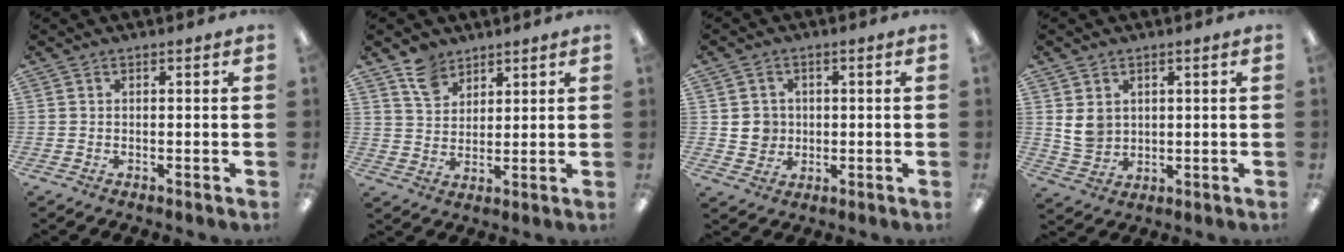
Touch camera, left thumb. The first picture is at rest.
{"total": 7.0, "force": [5.1, 4.5, 1.8], "torque": [-0.034, -0.017, 0.095]}
{"total": 4.6, "force": [0.9, 4.4, 0.8], "torque": [-0.003, 0.001, 0.013]}
{"total": 5.3, "force": [1.8, 4.4, 2.4], "torque": [-0.043, -0.001, 0.033]}